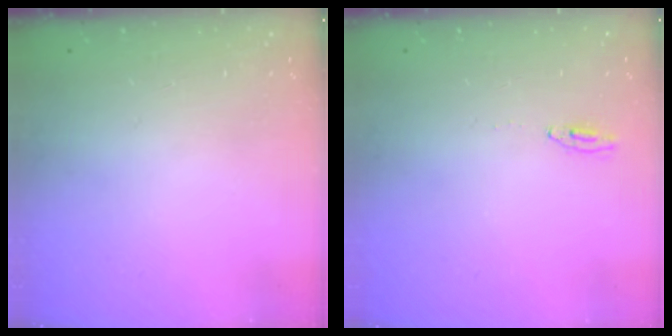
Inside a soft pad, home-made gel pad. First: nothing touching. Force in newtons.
{"total": 2.0, "press": 2.0, "slide": 0.2}